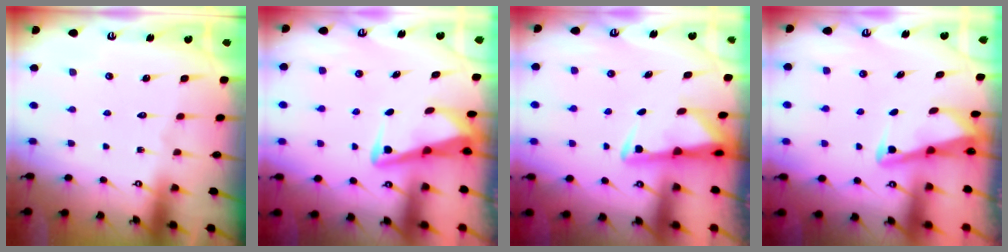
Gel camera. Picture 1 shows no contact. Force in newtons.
{"total": 3.9, "press": 3.8, "slide": 0.4}
{"total": 3.0, "press": 2.9, "slide": 0.6}
{"total": 2.9, "press": 2.9, "slide": 0.4}